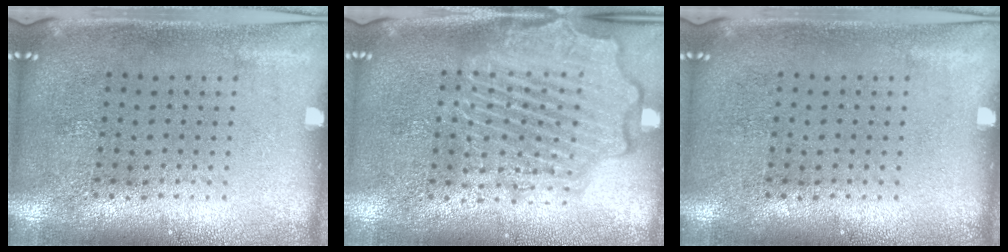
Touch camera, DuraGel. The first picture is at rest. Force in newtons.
{"total": 4.4, "press": 4.4, "slide": 0.5}
{"total": 0.0}